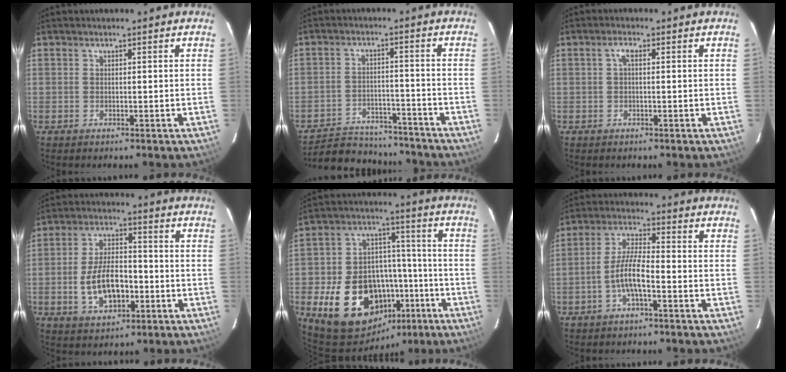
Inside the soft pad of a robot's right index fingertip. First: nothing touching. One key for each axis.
{"total": 17.4, "fx": -15.6, "fy": 5.6, "fz": 5.2, "tx": -0.120, "ty": 0.013, "tz": -0.209}
{"total": 1.5, "fx": 0.1, "fy": 0.6, "fz": 1.4, "tx": -0.028, "ty": 0.007, "tz": 0.001}
{"total": 10.7, "fx": -3.1, "fy": 5.7, "fz": 8.5, "tx": -0.171, "ty": 0.010, "tz": -0.043}
{"total": 22.2, "fx": -10.1, "fy": 15.5, "fz": 12.2, "tx": -0.254, "ty": 0.034, "tz": -0.124}
{"total": 6.6, "fx": -2.8, "fy": 1.3, "fz": 5.8, "tx": -0.122, "ty": 0.010, "tz": -0.052}